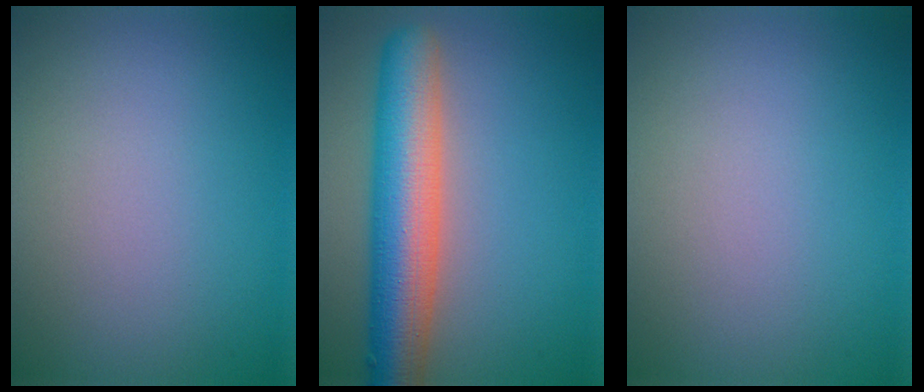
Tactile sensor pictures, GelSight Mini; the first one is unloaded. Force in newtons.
{"total": 8.2, "press": 8.2, "slide": 0.4}
{"total": 0.0}